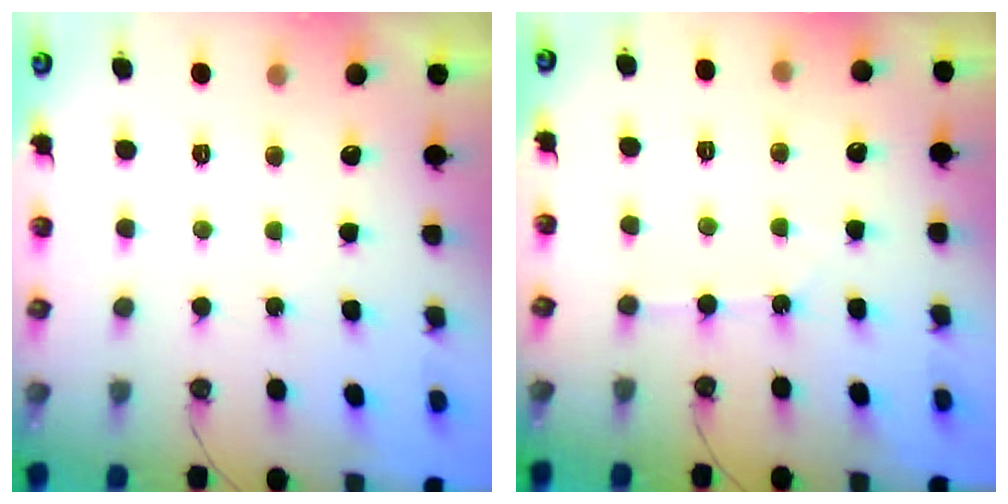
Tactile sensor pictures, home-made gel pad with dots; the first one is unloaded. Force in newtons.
{"total": 4.9, "press": 4.8, "slide": 0.5}